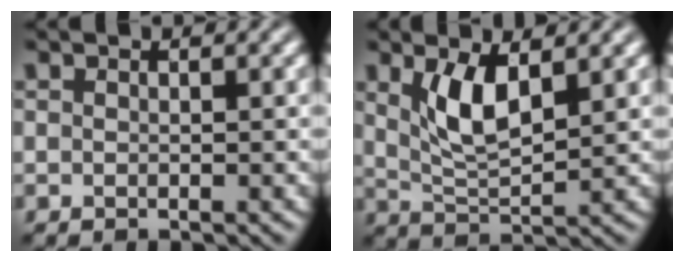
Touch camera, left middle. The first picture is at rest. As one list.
[{"total": 4.4, "force": [1.4, 1.7, 3.8], "torque": [-0.089, -0.007, 0.030]}]